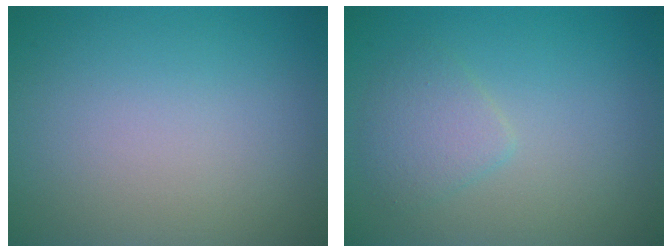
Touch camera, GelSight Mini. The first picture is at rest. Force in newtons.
{"total": 2.1, "press": 2.1, "slide": 0.1}